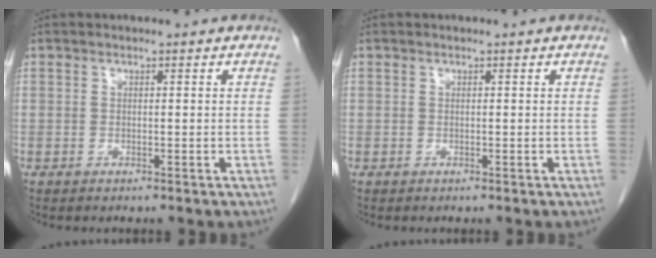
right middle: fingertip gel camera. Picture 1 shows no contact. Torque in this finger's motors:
{"motor_torque": [0.00, 0.00, 0.00, 0.00]}